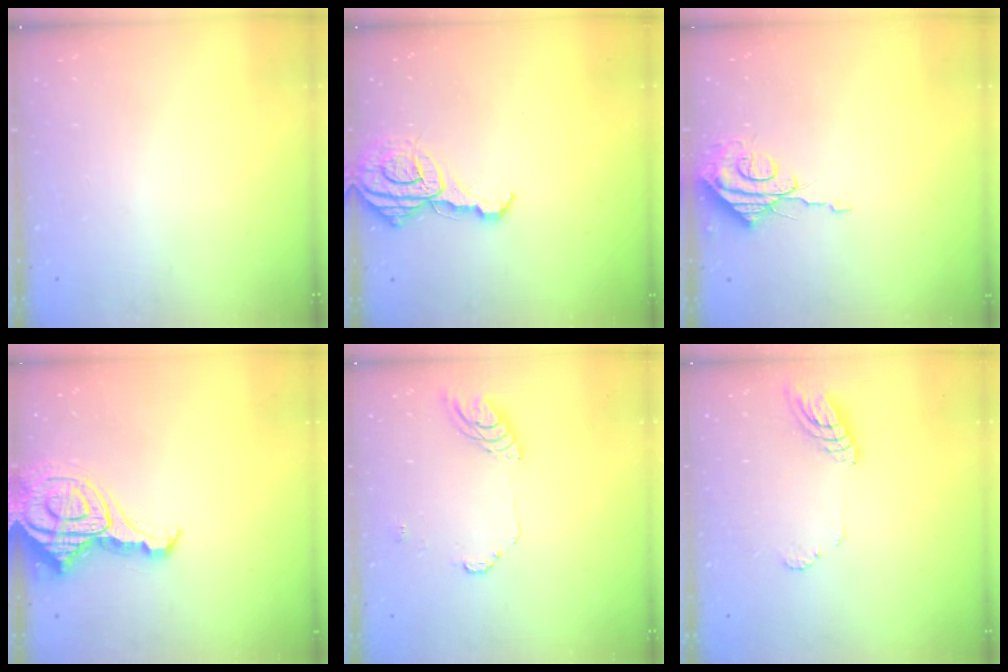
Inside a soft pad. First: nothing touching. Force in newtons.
{"total": 11.3, "press": 11.2, "slide": 1.3}
{"total": 9.1, "press": 9.1, "slide": 0.7}
{"total": 13.3, "press": 13.2, "slide": 1.4}
{"total": 8.5, "press": 8.5, "slide": 0.8}
{"total": 10.0, "press": 9.9, "slide": 1.0}